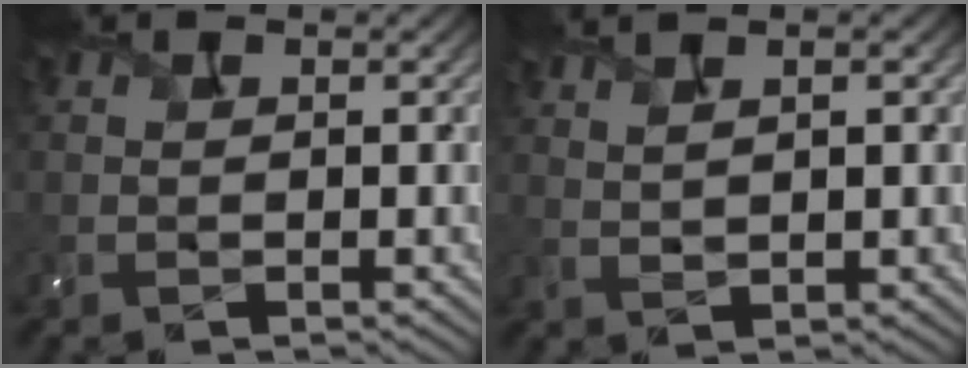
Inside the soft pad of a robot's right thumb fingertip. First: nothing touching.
{"total": 3.4, "force": [2.3, 0.9, 2.4], "torque": [-0.049, 0.009, 0.030]}